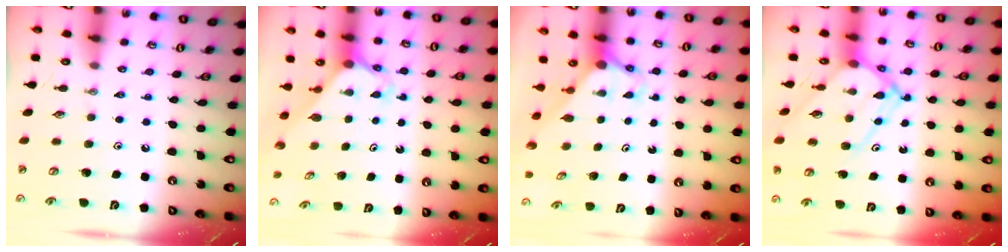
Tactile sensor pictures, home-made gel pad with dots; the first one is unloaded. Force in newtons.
{"total": 2.4, "press": 2.4, "slide": 0.2}
{"total": 2.7, "press": 2.7, "slide": 0.0}
{"total": 12.3, "press": 12.2, "slide": 1.2}